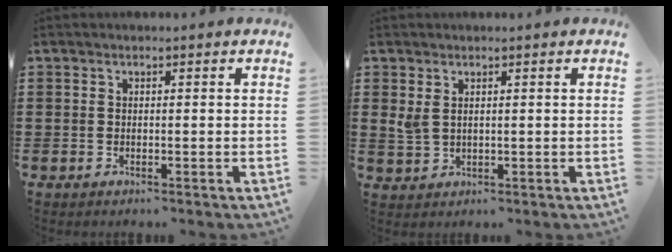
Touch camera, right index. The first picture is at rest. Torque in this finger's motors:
{"motor_torque": [-0.41, 0.66, 0.00, 0.00]}